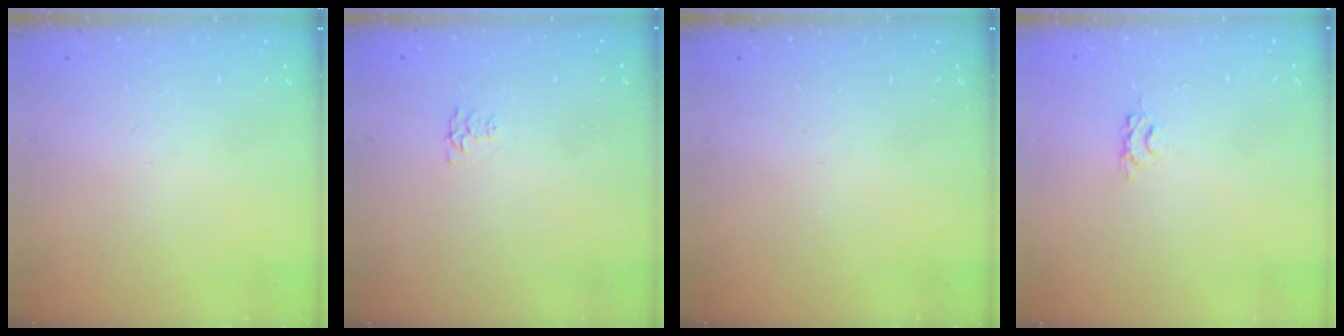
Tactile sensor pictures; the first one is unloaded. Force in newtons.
{"total": 4.5, "press": 4.4, "slide": 0.6}
{"total": 0.0}
{"total": 3.1, "press": 3.0, "slide": 0.5}